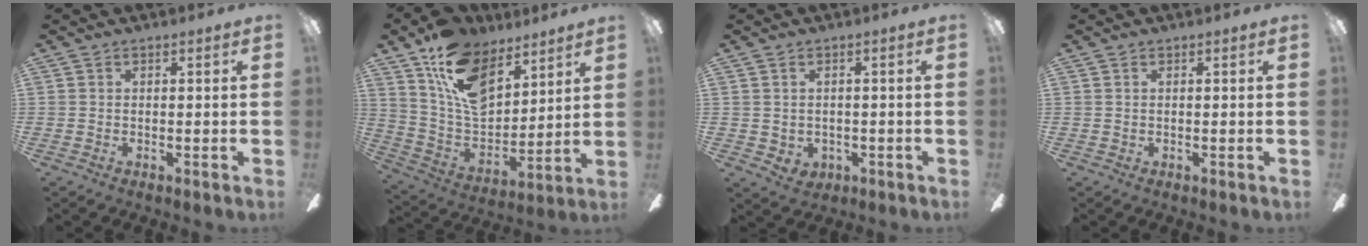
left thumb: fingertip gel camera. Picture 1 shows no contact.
{"total": 16.9, "force": [10.3, 9.7, 9.2], "torque": [-0.176, -0.045, 0.197]}
{"total": 2.3, "force": [0.2, 2.1, 0.9], "torque": [-0.019, 0.005, 0.004]}
{"total": 0.0}